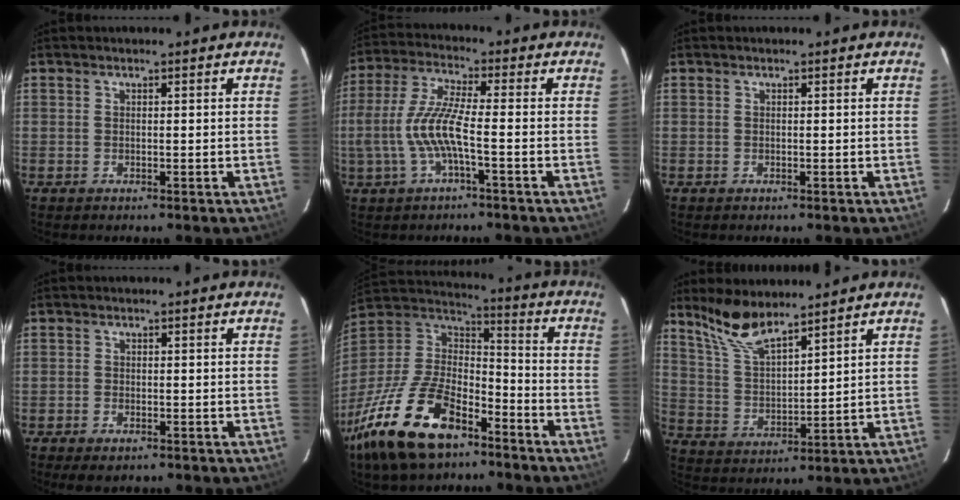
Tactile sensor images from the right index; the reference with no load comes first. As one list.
[{"total": 9.8, "force": [-2.5, 1.3, 9.3], "torque": [-0.207, -0.001, -0.043]}, {"total": 0.0}, {"total": 2.9, "force": [-2.0, 1.4, 1.5], "torque": [-0.040, -0.008, -0.036]}, {"total": 25.0, "force": [-15.5, 11.9, 15.6], "torque": [-0.339, -0.024, -0.273]}, {"total": 9.0, "force": [7.5, 1.9, 4.6], "torque": [-0.094, 0.004, 0.156]}]